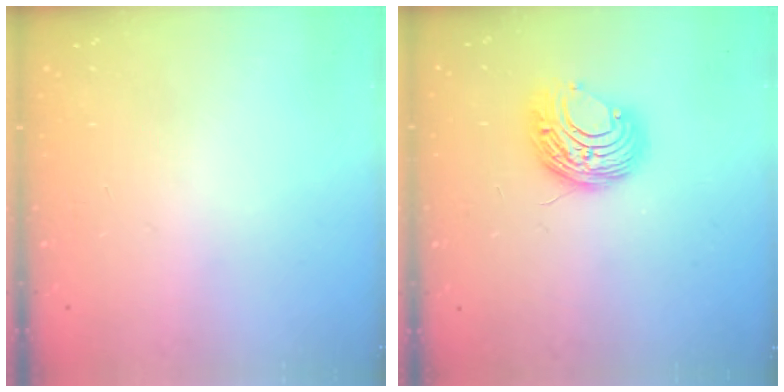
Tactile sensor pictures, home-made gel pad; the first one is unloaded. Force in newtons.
{"total": 9.0, "press": 9.0, "slide": 0.5}